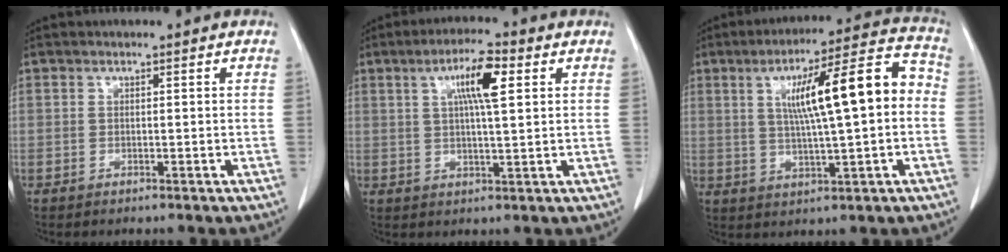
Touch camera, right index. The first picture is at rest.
{"total": 7.5, "force": [2.7, 0.9, 6.9], "torque": [-0.124, 0.009, 0.044]}
{"total": 14.4, "force": [1.3, 2.0, 14.2], "torque": [-0.214, 0.035, 0.021]}